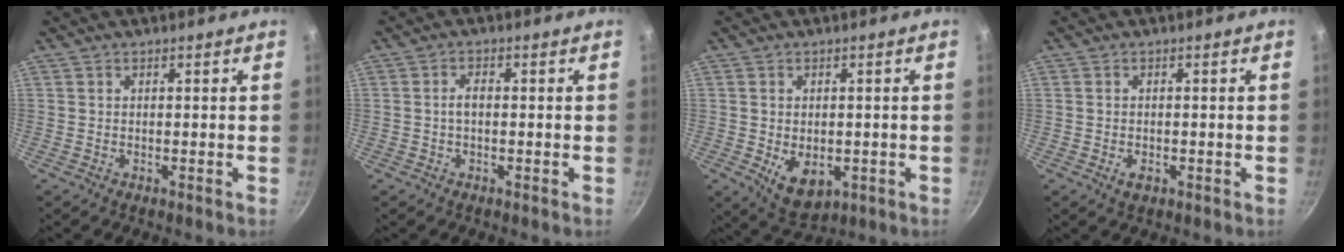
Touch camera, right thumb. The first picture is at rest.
{"total": 2.1, "force": [-0.2, 1.2, 1.8], "torque": [-0.029, 0.011, -0.005]}
{"total": 7.3, "force": [-1.2, 4.9, 5.3], "torque": [-0.069, -0.012, -0.004]}
{"total": 2.0, "force": [-0.7, 1.3, 1.4], "torque": [-0.023, -0.002, -0.012]}